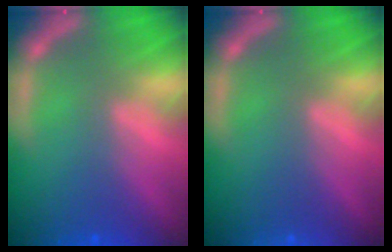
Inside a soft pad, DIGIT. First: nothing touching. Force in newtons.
{"total": 0.9}